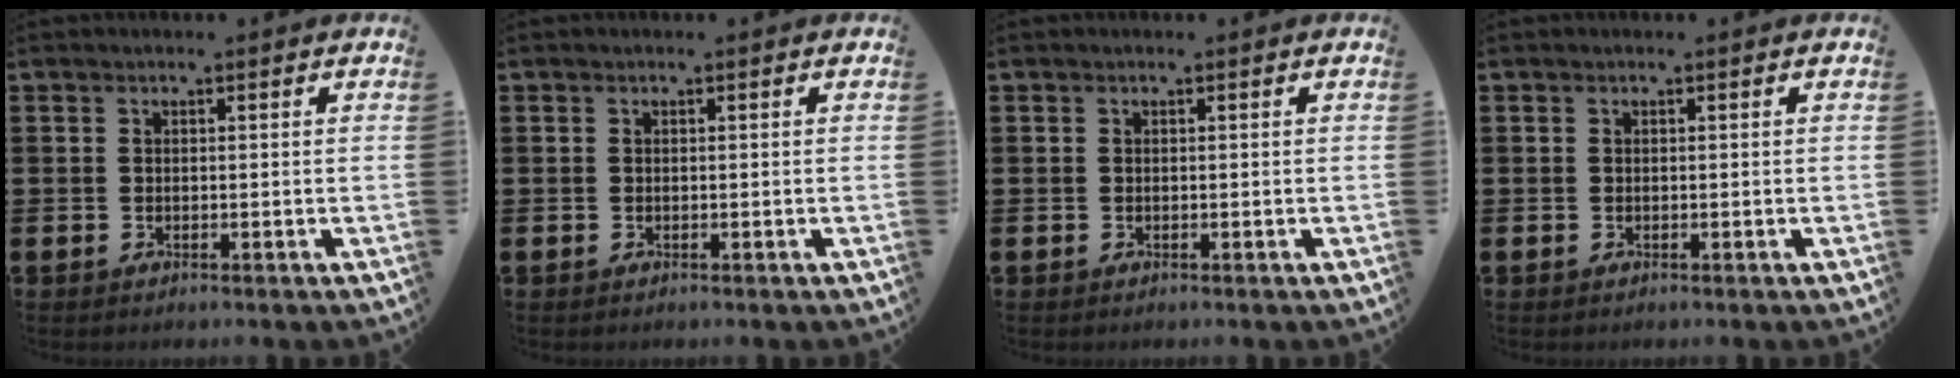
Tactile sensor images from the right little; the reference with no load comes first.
{"total": 0.0}
{"total": 0.0}
{"total": 0.0}